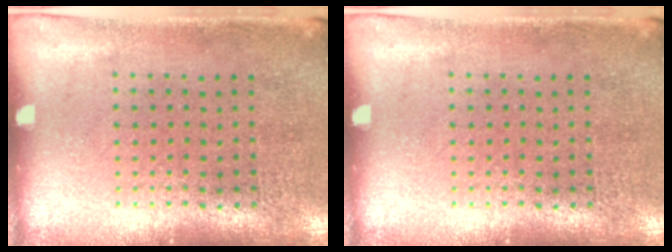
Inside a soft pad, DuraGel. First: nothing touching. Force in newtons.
{"total": 0.0}